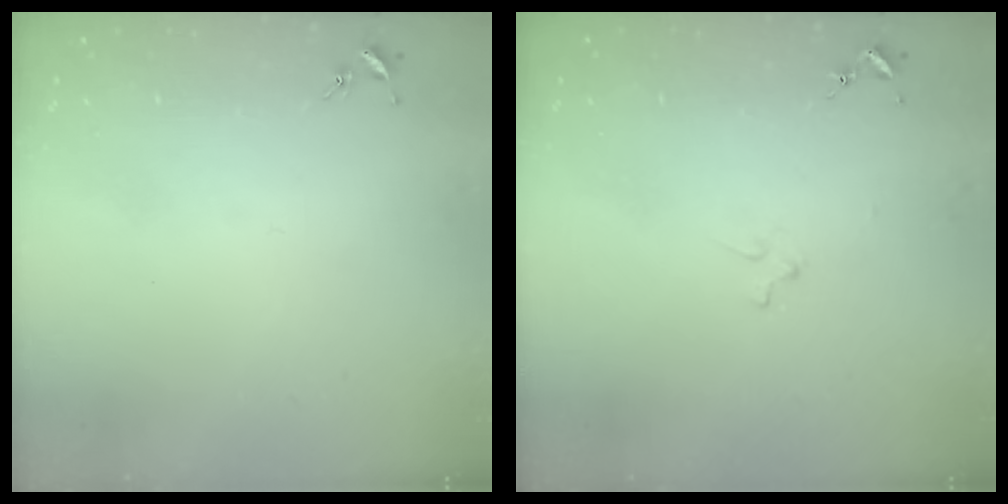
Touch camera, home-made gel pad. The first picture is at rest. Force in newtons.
{"total": 1.1, "press": 1.1, "slide": 0.1}